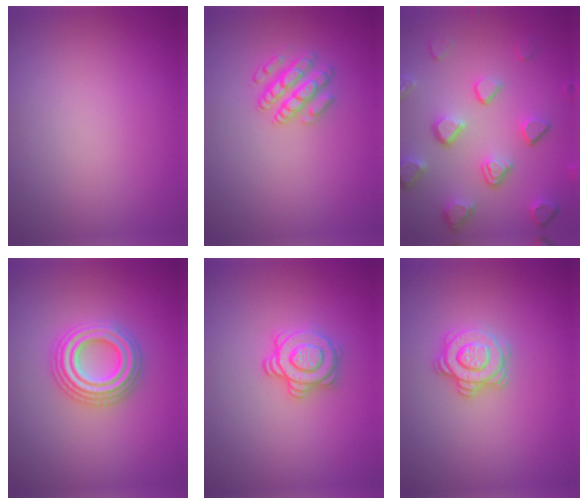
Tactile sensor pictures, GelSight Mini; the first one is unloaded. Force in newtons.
{"total": 2.6, "press": 2.6, "slide": 0.5}
{"total": 5.2, "press": 4.0, "slide": 3.3}
{"total": 4.3, "press": 4.2, "slide": 0.7}
{"total": 2.8, "press": 2.7, "slide": 0.9}
{"total": 2.9, "press": 2.7, "slide": 1.1}